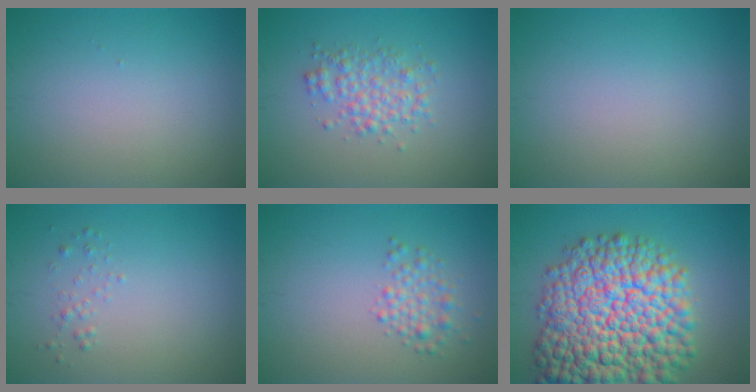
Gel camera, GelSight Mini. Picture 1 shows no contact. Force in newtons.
{"total": 2.7, "press": 2.7, "slide": 0.0}
{"total": 0.0}
{"total": 0.7, "press": 0.7, "slide": 0.1}
{"total": 2.2, "press": 2.2, "slide": 0.1}
{"total": 17.0, "press": 17.0, "slide": 0.7}